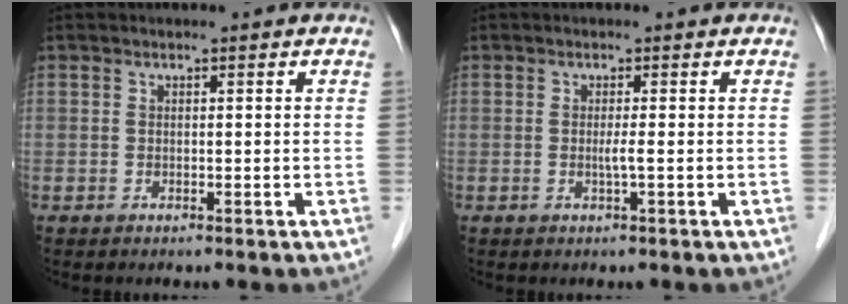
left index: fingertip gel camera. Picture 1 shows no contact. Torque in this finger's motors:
{"motor_torque": [0.21, 0.15, 0.01, 0.01]}